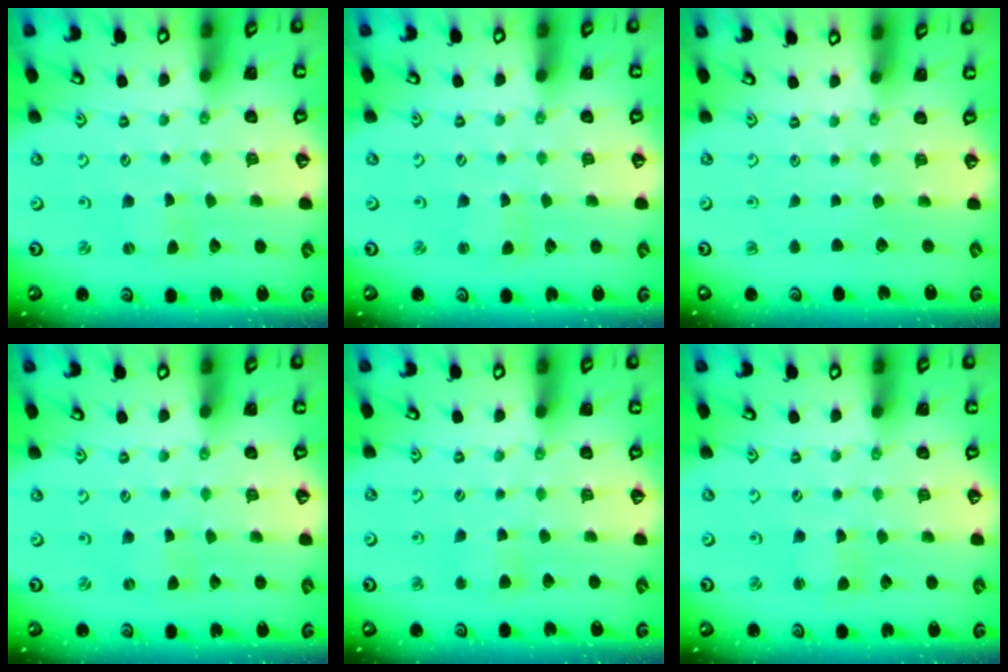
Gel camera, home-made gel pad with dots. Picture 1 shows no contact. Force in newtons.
{"total": 0.9, "press": 0.9, "slide": 0.1}
{"total": 0.0}
{"total": 0.0}
{"total": 2.7, "press": 2.7, "slide": 0.4}
{"total": 1.2, "press": 1.2, "slide": 0.2}